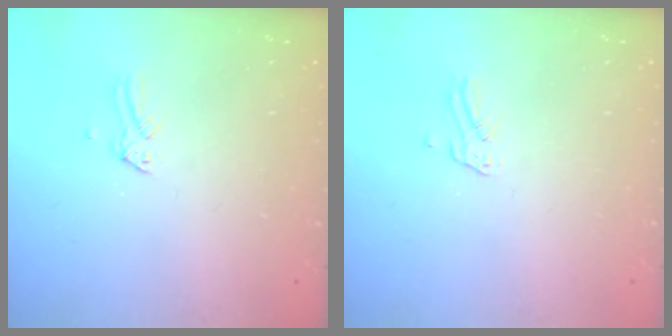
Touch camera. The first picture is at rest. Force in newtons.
{"total": 1.2, "press": 1.2, "slide": 0.1}